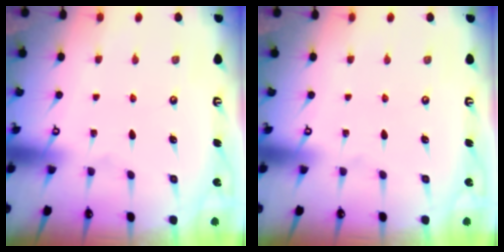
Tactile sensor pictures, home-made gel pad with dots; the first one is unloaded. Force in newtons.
{"total": 0.0}